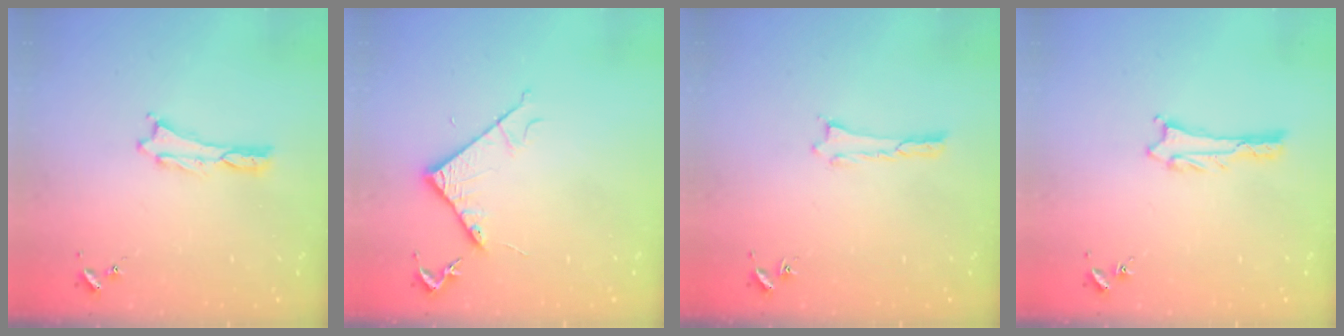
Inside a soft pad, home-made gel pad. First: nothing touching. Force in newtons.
{"total": 5.1, "press": 5.1, "slide": 0.6}
{"total": 0.0}
{"total": 1.1, "press": 1.1, "slide": 0.1}